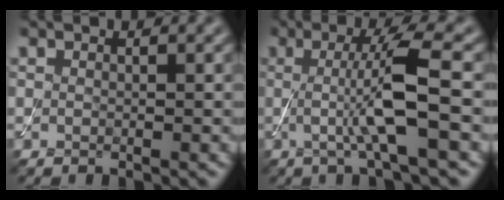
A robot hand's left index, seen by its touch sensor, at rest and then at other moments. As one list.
[{"total": 6.2, "force": [-0.2, 1.0, 6.1], "torque": [-0.111, 0.002, -0.009]}]